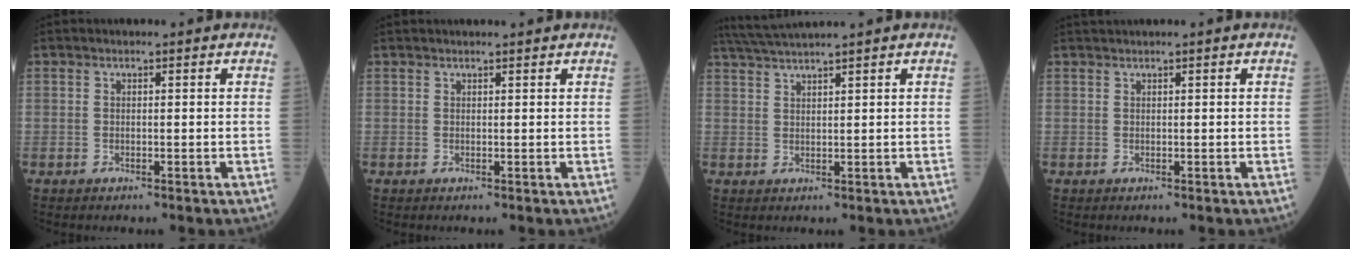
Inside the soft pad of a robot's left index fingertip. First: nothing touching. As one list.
[{"total": 2.6, "force": [2.5, 0.1, 0.7], "torque": [-0.005, 0.018, 0.033]}, {"total": 5.9, "force": [5.2, -1.4, 2.3], "torque": [-0.045, 0.023, 0.098]}, {"total": 1.3, "force": [1.1, -0.4, 0.5], "torque": [-0.013, 0.013, 0.029]}]